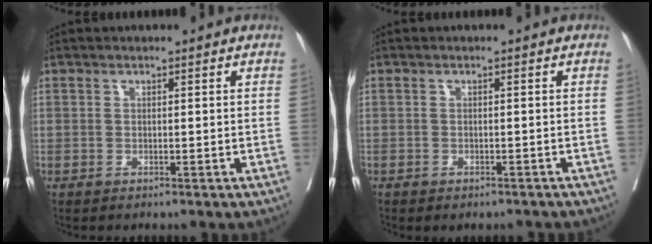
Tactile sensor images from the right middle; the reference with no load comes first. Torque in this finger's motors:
{"motor_torque": [1.01, -1.13, 0.18, 0.10]}